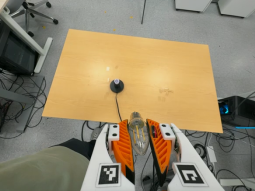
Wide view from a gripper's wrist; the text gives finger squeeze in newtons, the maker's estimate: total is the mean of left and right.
{"total": 21.5, "left": 24.1, "right": 18.8}